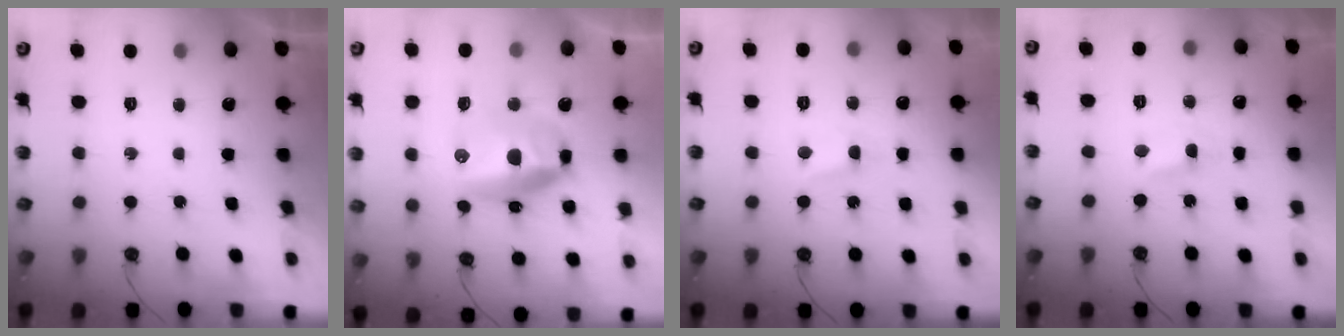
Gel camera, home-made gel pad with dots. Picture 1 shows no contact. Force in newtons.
{"total": 15.2, "press": 15.1, "slide": 1.6}
{"total": 2.8, "press": 2.8, "slide": 0.4}
{"total": 1.7, "press": 1.7, "slide": 0.3}